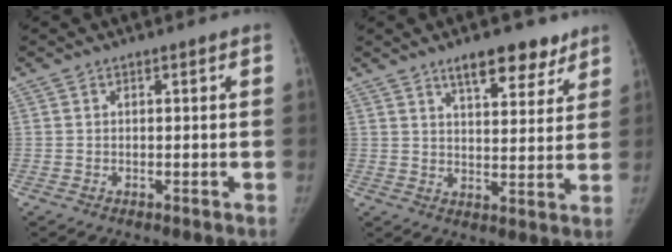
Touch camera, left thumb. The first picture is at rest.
{"total": 9.7, "force": [6.8, 4.0, 5.8], "torque": [-0.049, -0.038, 0.100]}